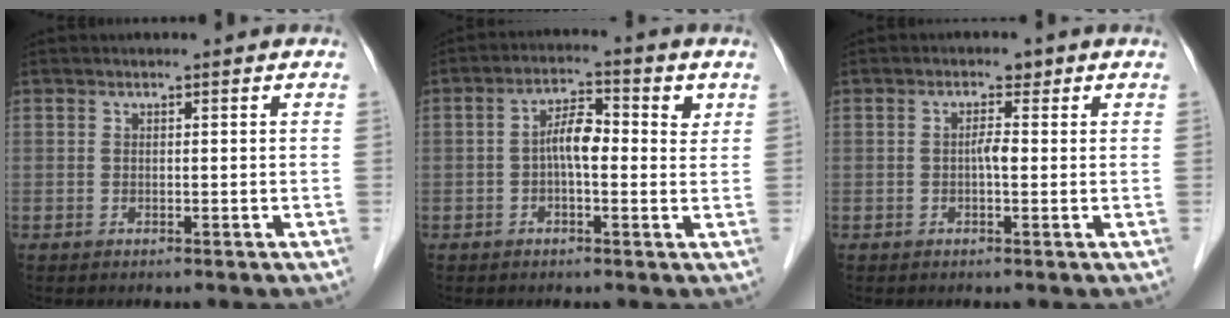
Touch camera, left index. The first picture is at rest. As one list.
[{"total": 5.9, "force": [0.6, 2.3, 5.4], "torque": [-0.095, 0.025, 0.005]}, {"total": 1.5, "force": [0.2, 0.6, 1.4], "torque": [-0.029, 0.004, 0.001]}]